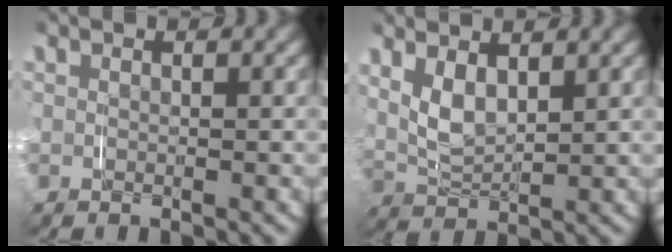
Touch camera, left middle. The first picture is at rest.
{"total": 5.0, "force": [1.4, 3.3, 3.4], "torque": [-0.090, -0.014, 0.029]}